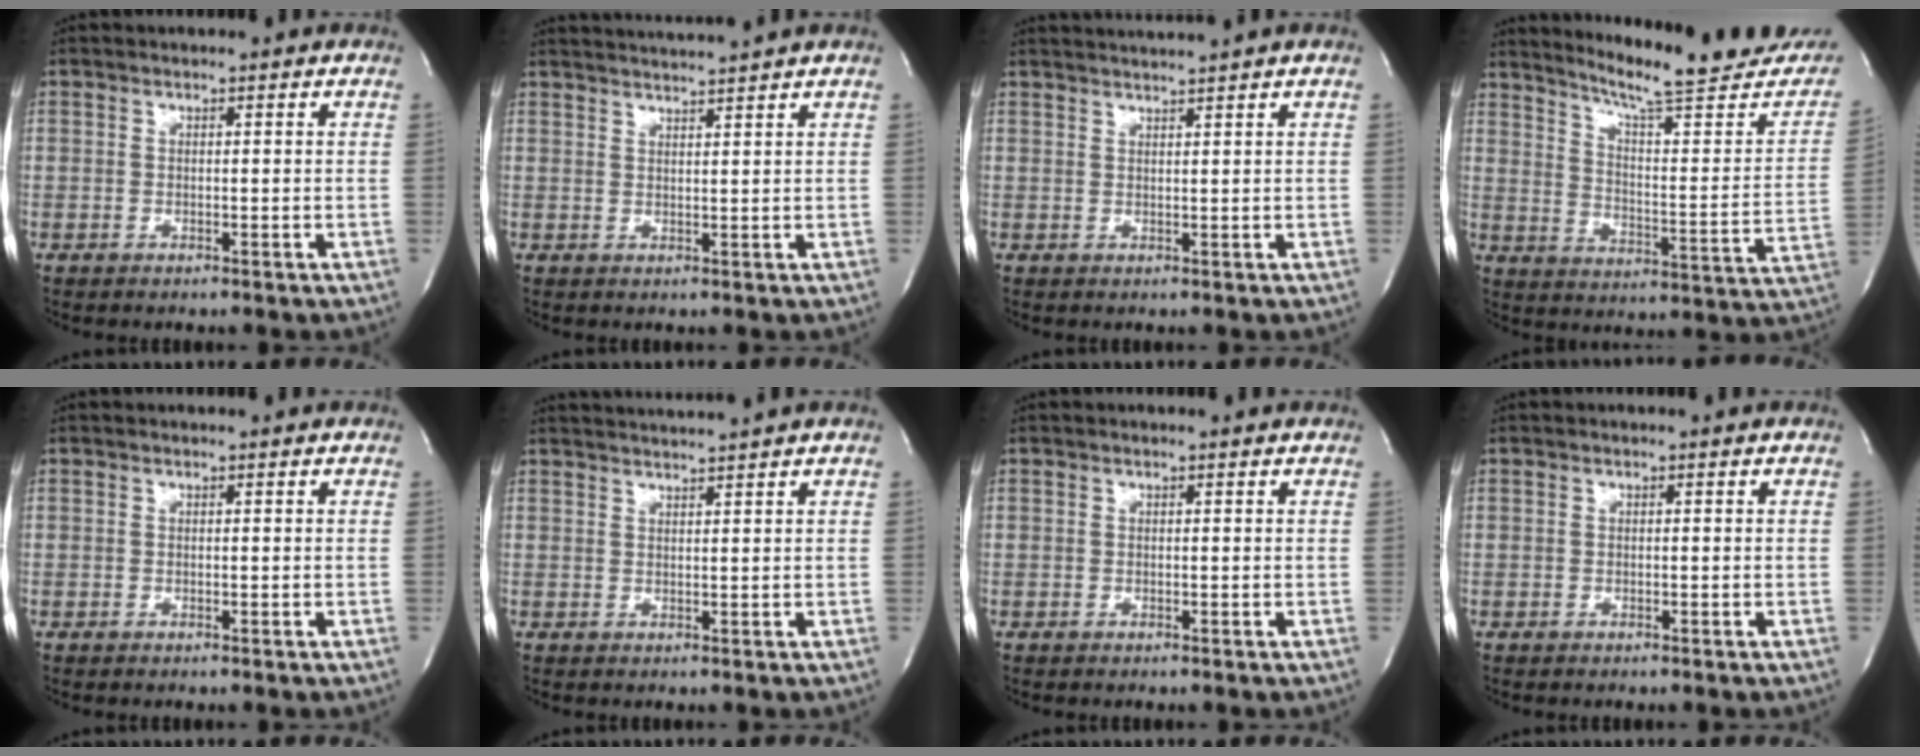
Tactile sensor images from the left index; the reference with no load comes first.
{"total": 5.1, "force": [4.7, -1.6, 1.3], "torque": [-0.021, 0.003, 0.071]}
{"total": 3.4, "force": [2.9, -1.5, 0.7], "torque": [-0.007, 0.001, 0.049]}
{"total": 21.0, "force": [18.8, 1.2, 9.3], "torque": [-0.134, -0.072, 0.245]}
{"total": 0.0}
{"total": 3.9, "force": [3.4, -1.6, 0.9], "torque": [-0.011, 0.002, 0.054]}
{"total": 0.0}
{"total": 0.0}